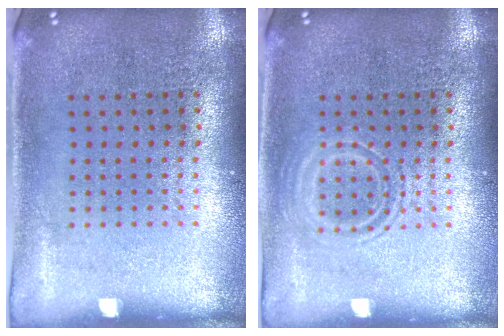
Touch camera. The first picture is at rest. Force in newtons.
{"total": 1.9, "press": 1.9, "slide": 0.3}